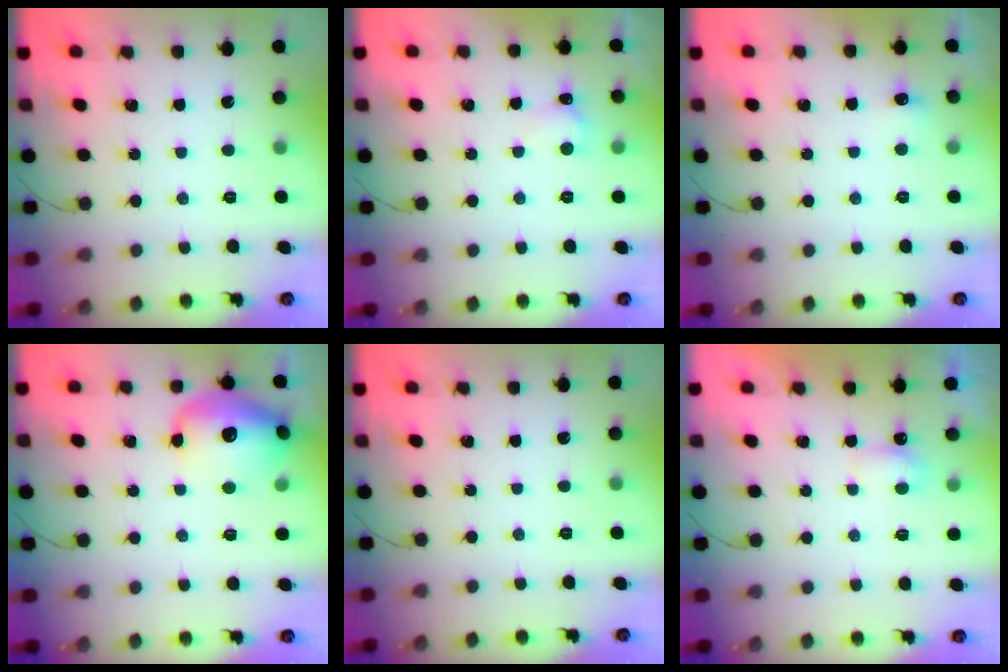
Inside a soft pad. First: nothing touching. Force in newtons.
{"total": 5.3, "press": 5.2, "slide": 1.1}
{"total": 4.4, "press": 4.3, "slide": 1.2}
{"total": 17.5, "press": 16.8, "slide": 4.8}
{"total": 0.0}
{"total": 3.8, "press": 3.6, "slide": 1.2}